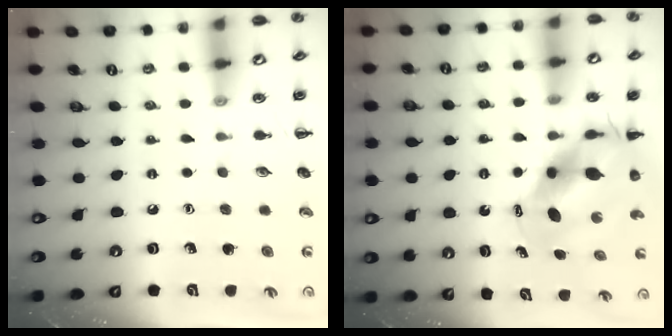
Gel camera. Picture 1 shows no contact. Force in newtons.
{"total": 7.1, "press": 7.0, "slide": 1.5}